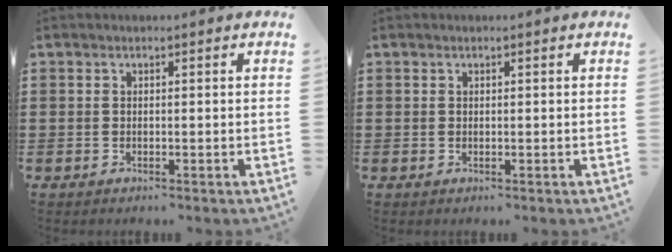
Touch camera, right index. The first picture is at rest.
{"total": 0.0}